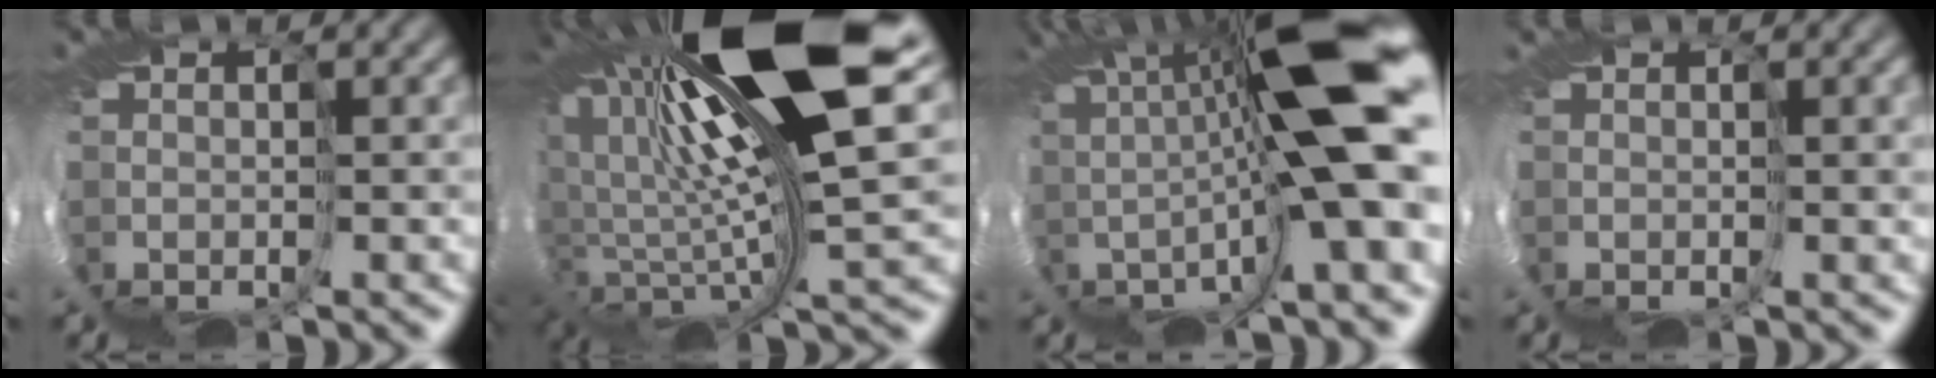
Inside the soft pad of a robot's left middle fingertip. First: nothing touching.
{"total": 16.5, "force": [7.2, 3.7, 14.3], "torque": [-0.255, -0.010, 0.136]}
{"total": 12.5, "force": [2.6, 1.2, 12.2], "torque": [-0.201, 0.019, 0.038]}
{"total": 1.2, "force": [0.6, -0.3, 0.9], "torque": [-0.011, 0.005, 0.007]}